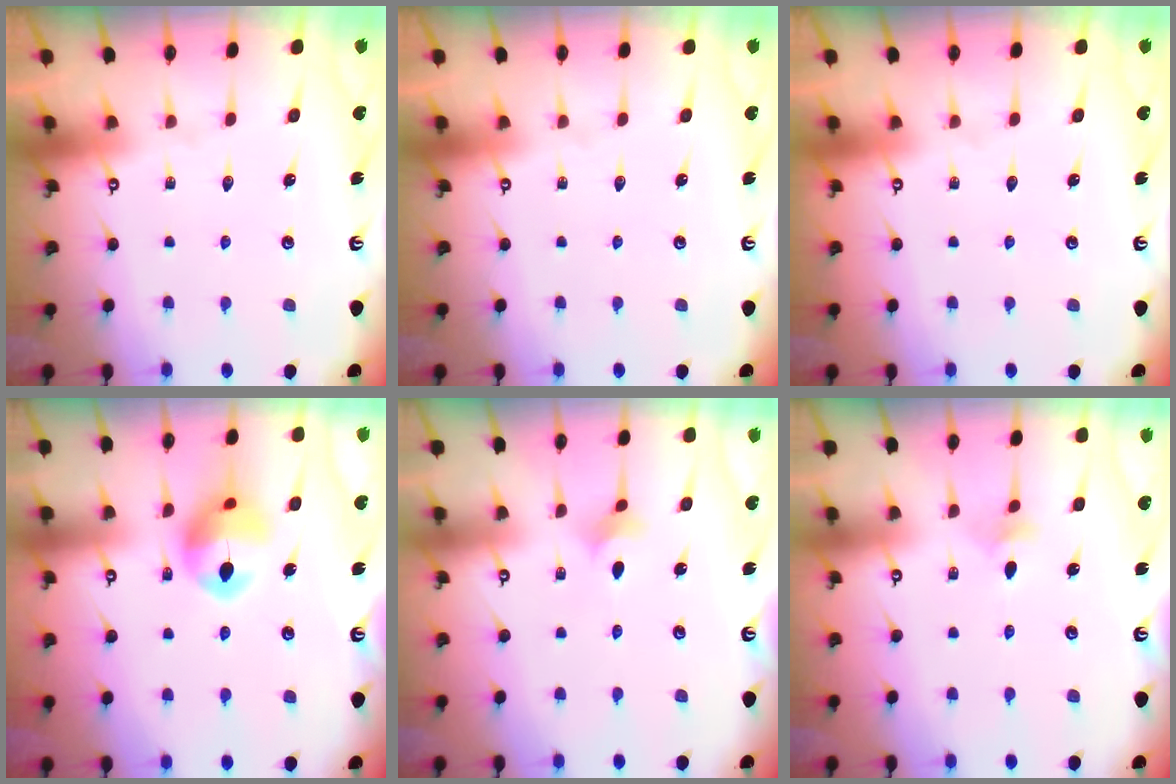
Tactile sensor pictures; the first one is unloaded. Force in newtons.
{"total": 0.0}
{"total": 0.0}
{"total": 13.3, "press": 13.2, "slide": 1.4}
{"total": 2.9, "press": 2.9, "slide": 0.5}
{"total": 2.6, "press": 2.6, "slide": 0.5}